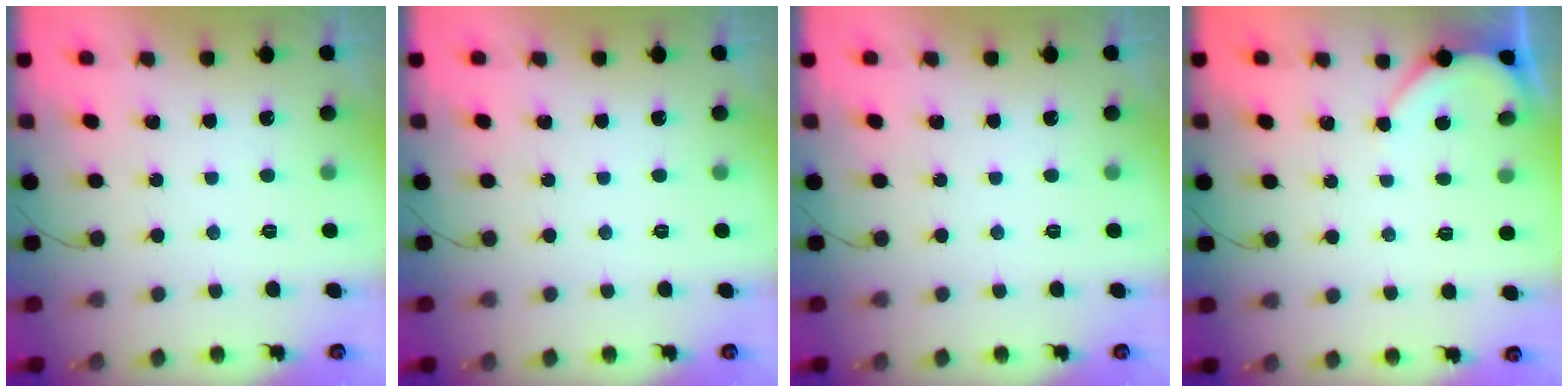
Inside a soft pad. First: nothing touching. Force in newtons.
{"total": 0.0}
{"total": 0.0}
{"total": 3.2, "press": 3.2, "slide": 0.4}